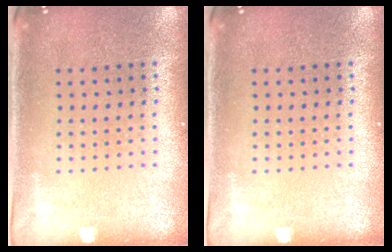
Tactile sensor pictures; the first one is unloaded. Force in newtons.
{"total": 0.0}